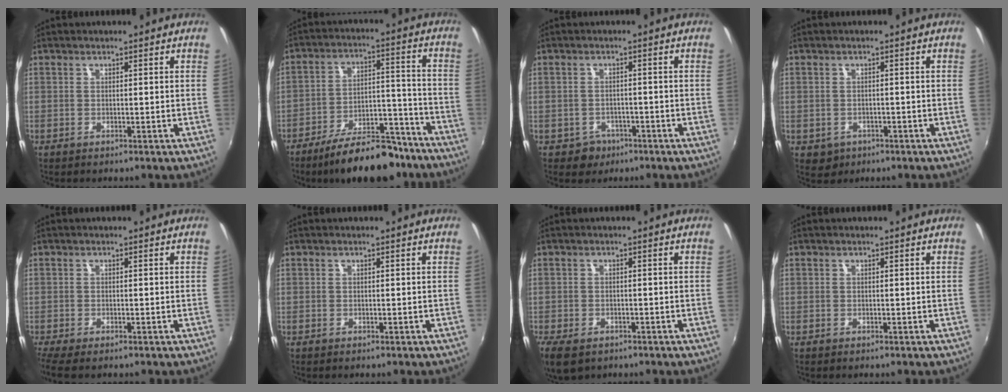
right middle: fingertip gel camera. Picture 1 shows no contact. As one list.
[{"total": 16.4, "force": [-13.2, 5.7, 7.8], "torque": [-0.130, 0.019, -0.185]}, {"total": 3.6, "force": [-2.0, 2.9, 0.5], "torque": [-0.022, 0.003, -0.025]}, {"total": 3.2, "force": [-1.0, 2.8, 1.2], "torque": [-0.030, -0.005, -0.007]}, {"total": 3.8, "force": [-2.9, 0.2, 2.5], "torque": [-0.054, -0.023, -0.051]}, {"total": 0.0}, {"total": 6.5, "force": [-4.2, 3.3, 3.8], "torque": [-0.092, -0.028, -0.073]}, {"total": 0.0}]